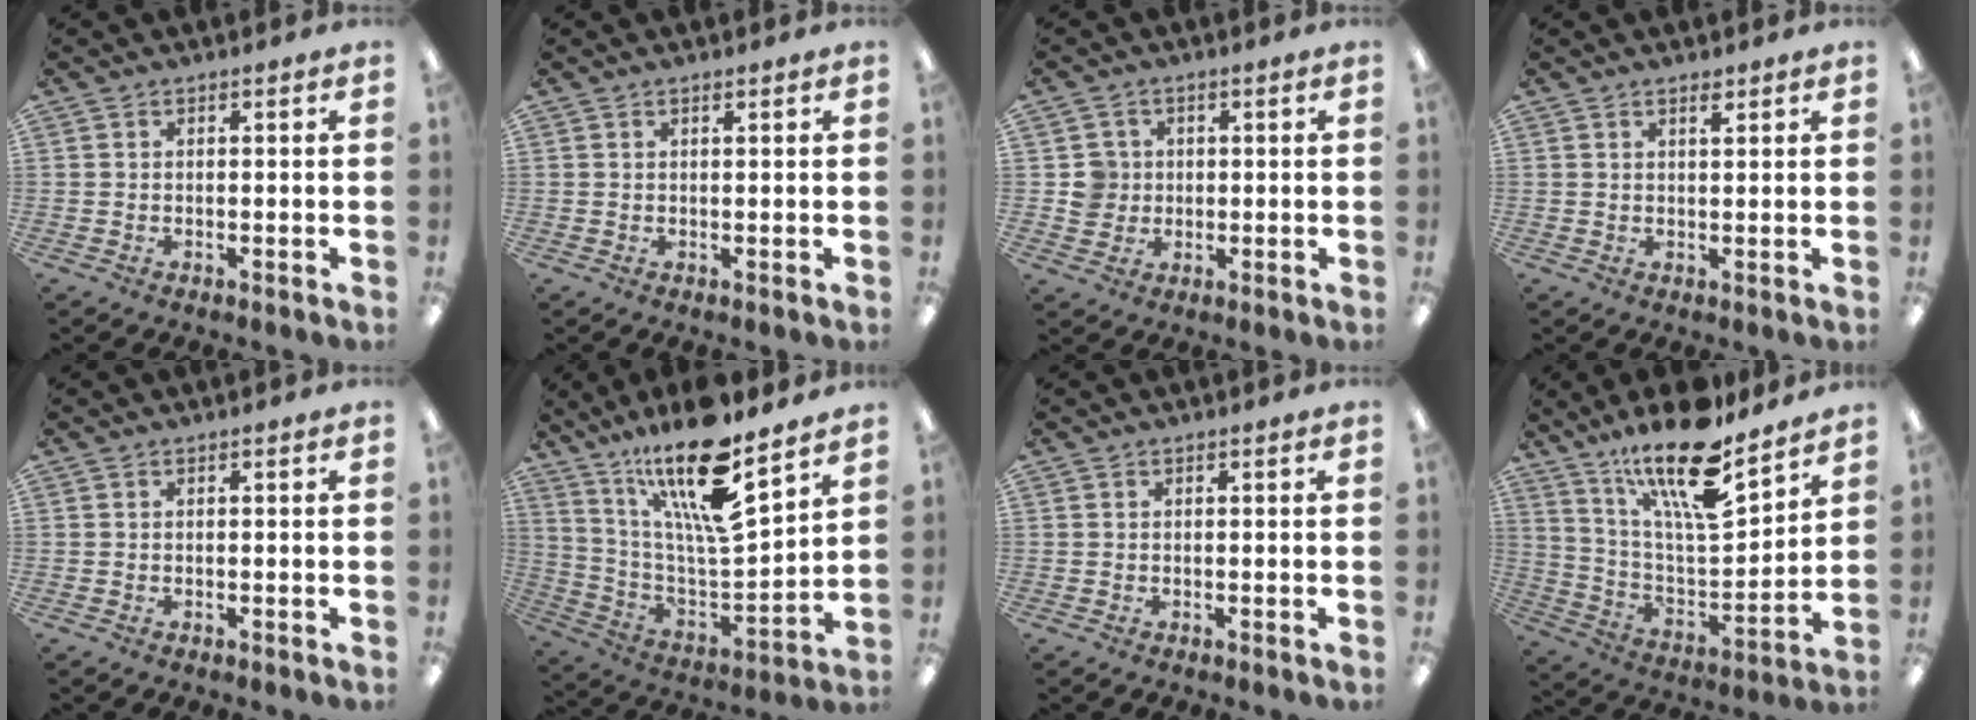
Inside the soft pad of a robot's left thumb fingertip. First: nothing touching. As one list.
[{"total": 0.5, "force": [0.5, 0.1, 0.2], "torque": [-0.005, 0.001, 0.008]}, {"total": 4.9, "force": [0.4, 4.8, 0.8], "torque": [-0.011, 0.007, 0.006]}, {"total": 1.8, "force": [1.5, 0.4, 0.9], "torque": [-0.013, -0.005, 0.026]}, {"total": 0.0}, {"total": 20.7, "force": [14.6, 5.1, 13.9], "torque": [-0.261, -0.094, 0.244]}, {"total": 0.0}, {"total": 21.5, "force": [15.7, 6.2, 13.3], "torque": [-0.232, -0.100, 0.265]}]